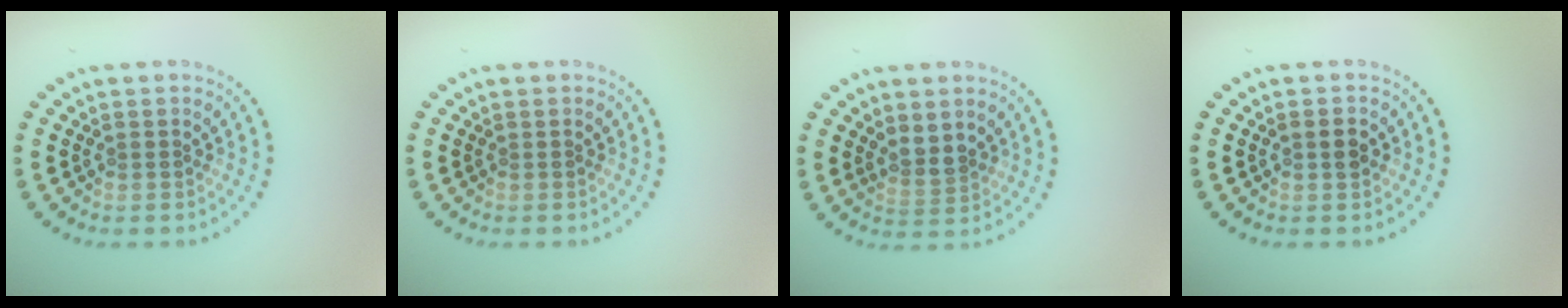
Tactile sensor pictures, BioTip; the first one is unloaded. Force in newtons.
{"total": 0.0}
{"total": 2.2, "press": 1.9, "slide": 1.2}
{"total": 1.2, "press": 1.2, "slide": 0.1}